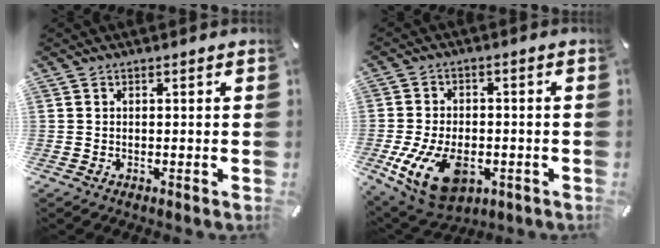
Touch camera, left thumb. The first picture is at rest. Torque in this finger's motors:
{"motor_torque": [0.73, 1.20, 0.69, 0.33, 0.17]}